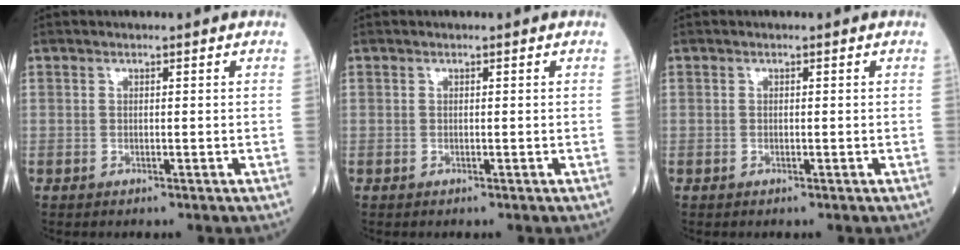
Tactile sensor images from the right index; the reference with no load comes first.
{"total": 0.0}
{"total": 0.0}